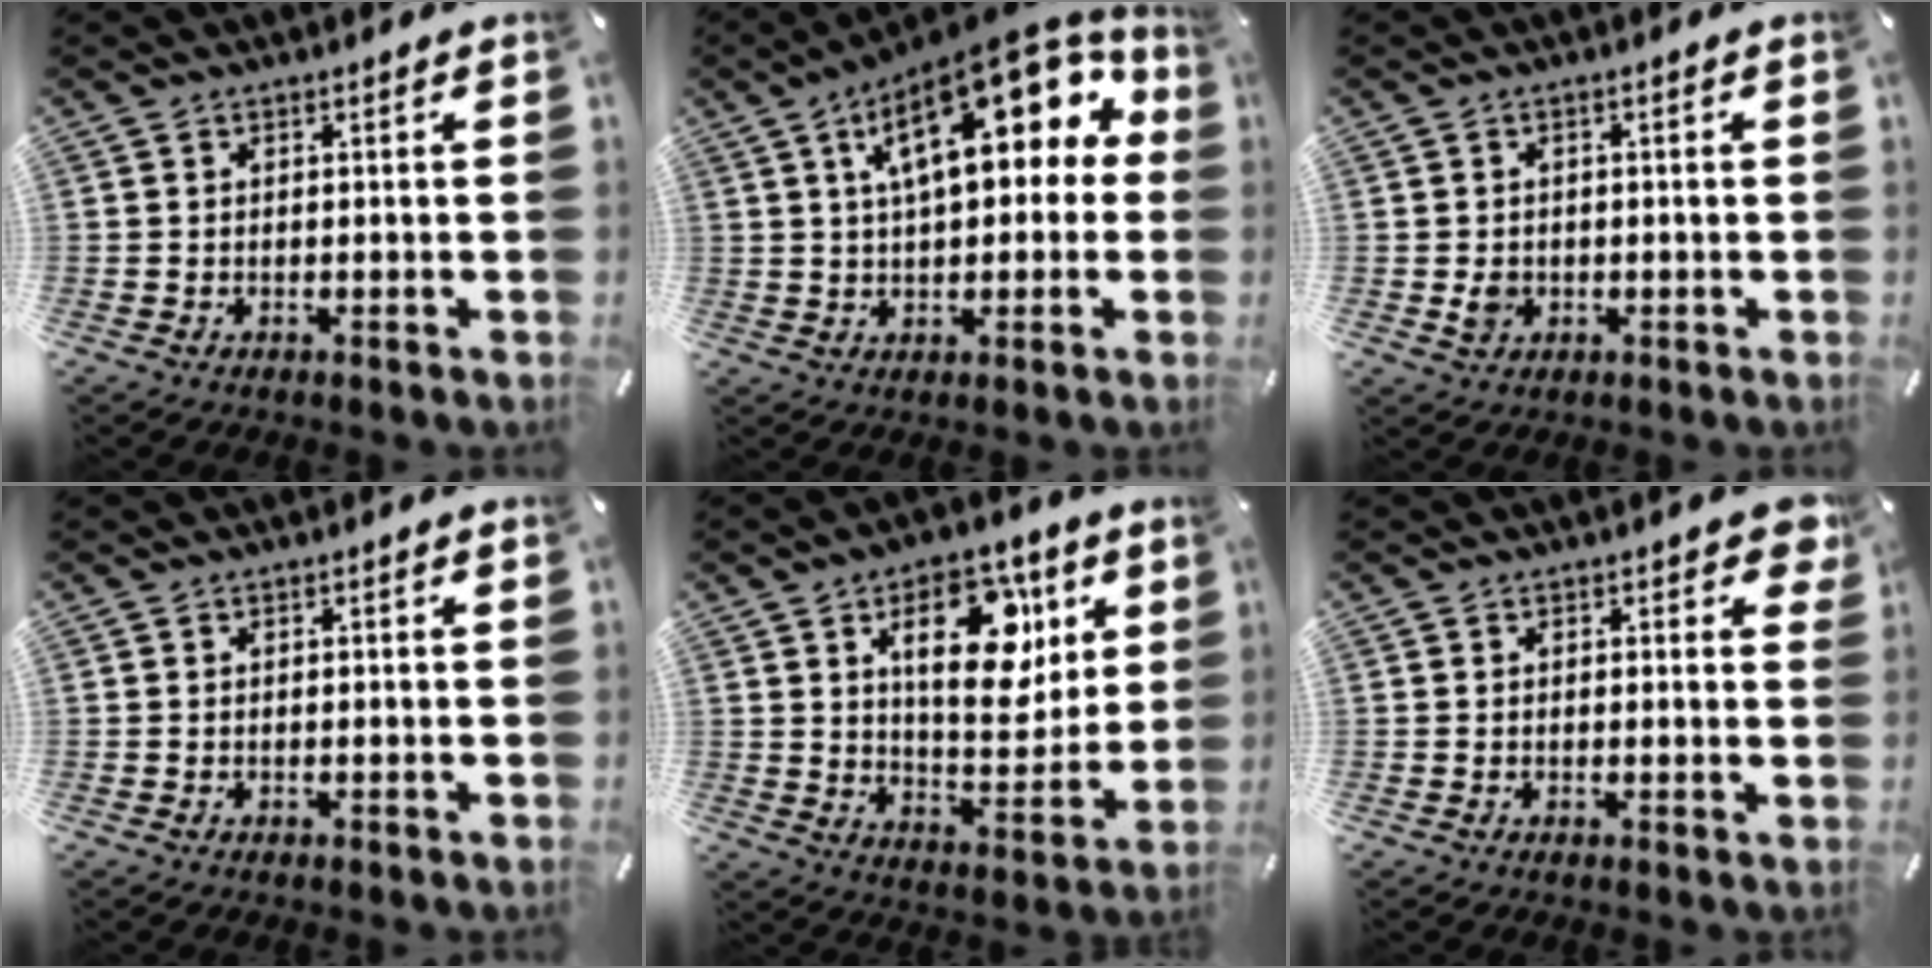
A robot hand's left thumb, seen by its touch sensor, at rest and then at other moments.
{"total": 19.5, "force": [7.3, 9.2, 15.6], "torque": [-0.230, -0.023, 0.119]}
{"total": 2.9, "force": [-0.4, 2.6, 1.4], "torque": [-0.016, -0.006, -0.011]}
{"total": 0.0}
{"total": 18.5, "force": [7.9, 10.2, 13.3], "torque": [-0.170, -0.029, 0.128]}
{"total": 2.8, "force": [1.4, 1.3, 2.0], "torque": [-0.020, -0.003, 0.018]}